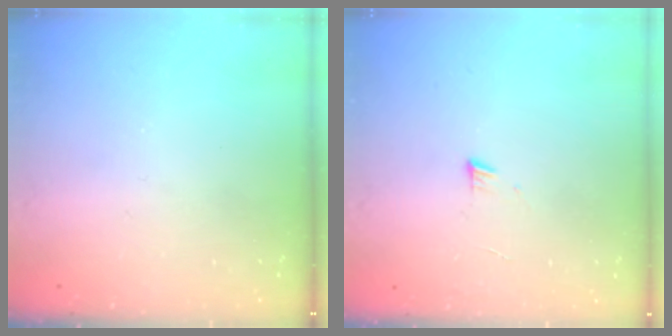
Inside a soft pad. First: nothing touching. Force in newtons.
{"total": 3.5, "press": 3.4, "slide": 0.4}